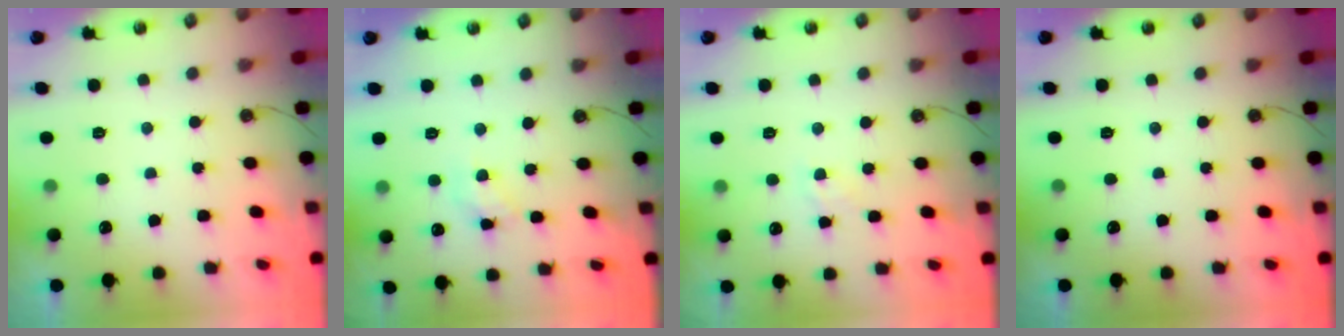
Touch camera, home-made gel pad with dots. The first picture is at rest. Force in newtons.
{"total": 6.7, "press": 6.6, "slide": 0.5}
{"total": 4.0, "press": 4.0, "slide": 0.4}
{"total": 0.0}